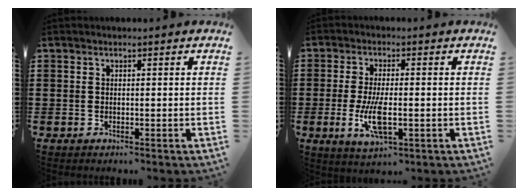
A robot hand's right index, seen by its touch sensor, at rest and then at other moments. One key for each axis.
{"total": 7.1, "fx": -1.7, "fy": 2.3, "fz": 6.5, "tx": -0.143, "ty": -0.013, "tz": -0.033}